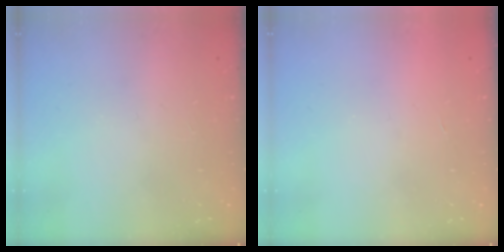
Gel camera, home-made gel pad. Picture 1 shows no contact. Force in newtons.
{"total": 1.8, "press": 1.8, "slide": 0.1}